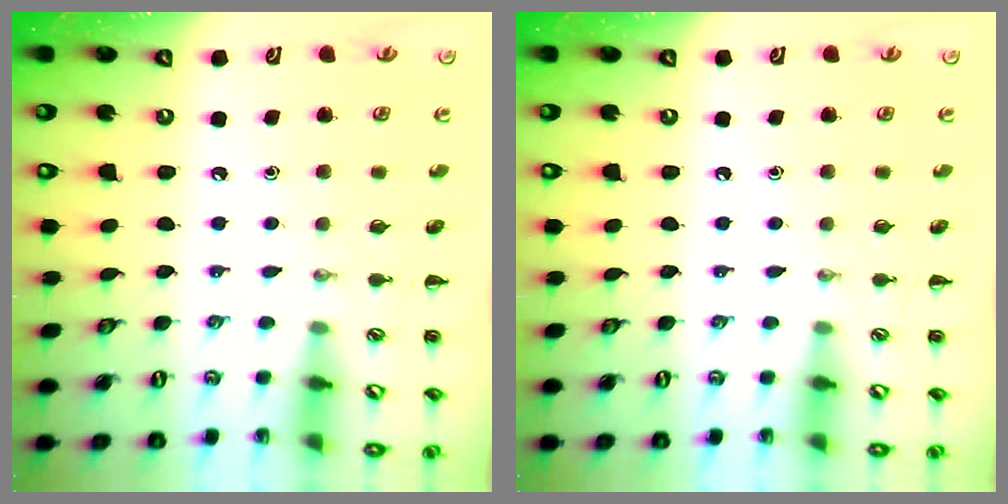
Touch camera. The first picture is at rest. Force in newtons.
{"total": 0.0}